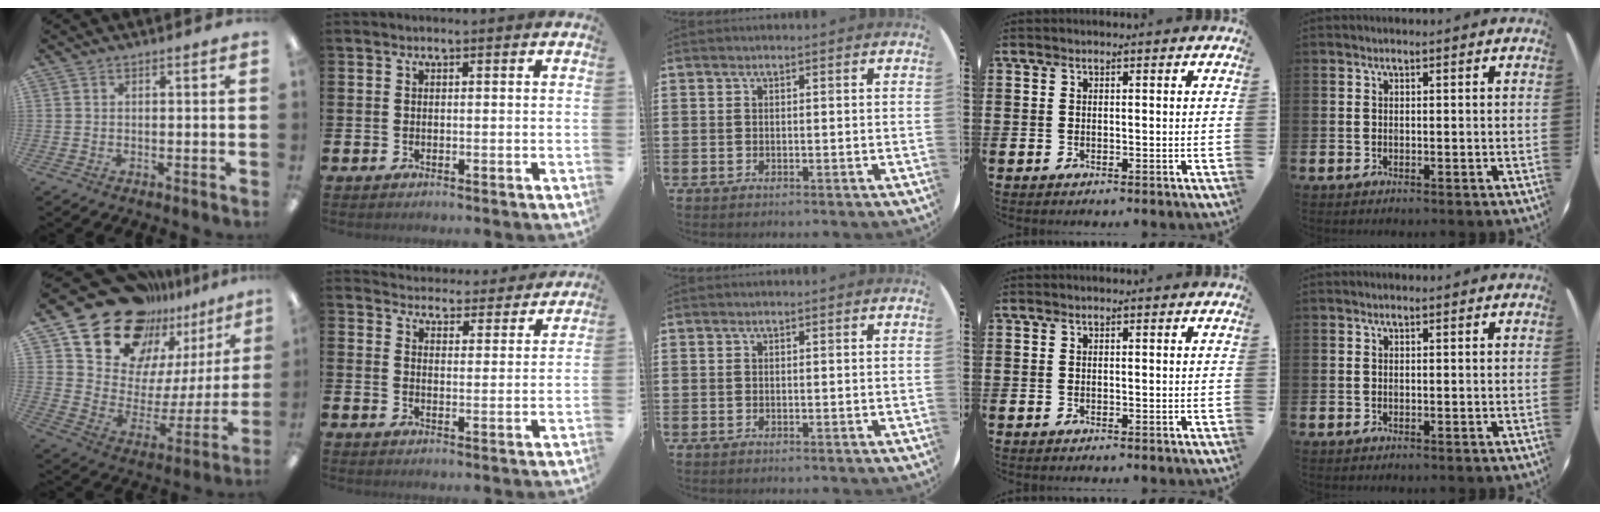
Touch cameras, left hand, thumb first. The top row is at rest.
{"thumb": {"total": 20.2, "force": [17.1, 9.7, 4.7], "torque": [-0.107, -0.139, 0.311]}, "index": {"total": 4.4, "force": [4.4, 0.8, -0.2], "torque": [-0.004, -0.042, 0.071]}}